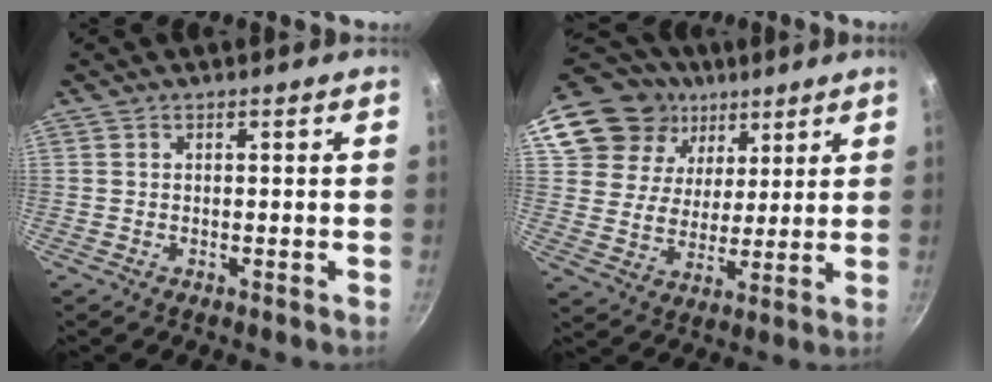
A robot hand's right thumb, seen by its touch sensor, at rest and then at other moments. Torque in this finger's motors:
{"motor_torque": [-1.65, 1.82, 0.24, -0.22, 0.29]}